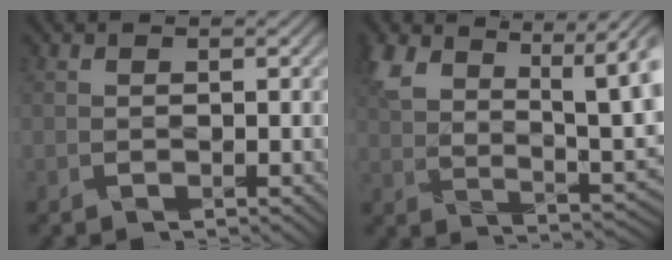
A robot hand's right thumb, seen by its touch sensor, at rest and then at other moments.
{"total": 13.2, "force": [6.1, 5.7, 10.3], "torque": [-0.204, 0.001, 0.113]}